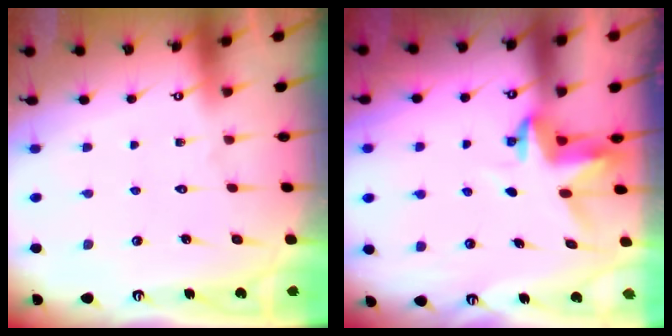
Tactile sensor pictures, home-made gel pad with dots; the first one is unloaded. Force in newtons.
{"total": 3.8, "press": 3.8, "slide": 0.3}